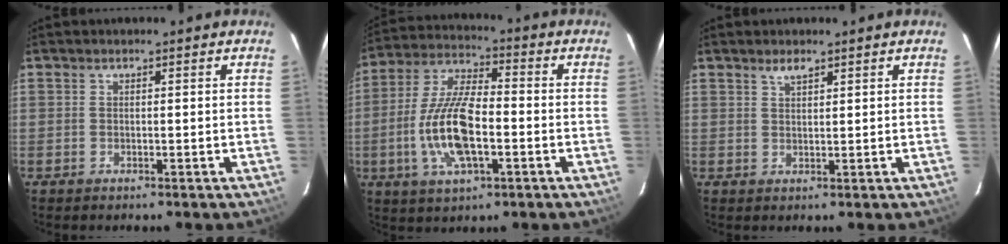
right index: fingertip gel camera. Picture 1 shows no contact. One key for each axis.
{"total": 13.9, "fx": -3.4, "fy": 5.2, "fz": 12.5, "tx": -0.262, "ty": 0.000, "tz": -0.064}
{"total": 1.8, "fx": 1.4, "fy": 0.6, "fz": 1.0, "tx": -0.016, "ty": 0.003, "tz": 0.025}